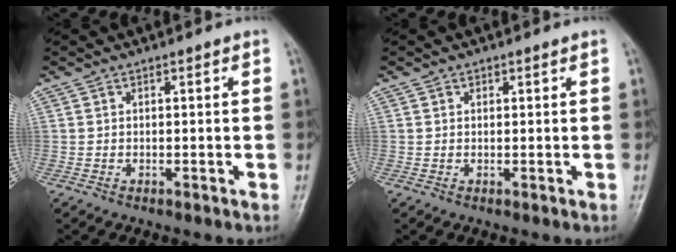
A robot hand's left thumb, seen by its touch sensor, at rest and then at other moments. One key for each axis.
{"total": 0.6, "fx": 0.4, "fy": 0.4, "fz": 0.2, "tx": 0.001, "ty": -0.002, "tz": 0.005}